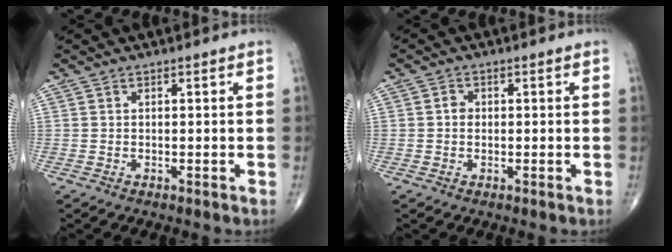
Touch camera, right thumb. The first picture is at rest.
{"total": 1.6, "force": [-0.1, 1.4, 0.8], "torque": [-0.006, 0.004, -0.004]}